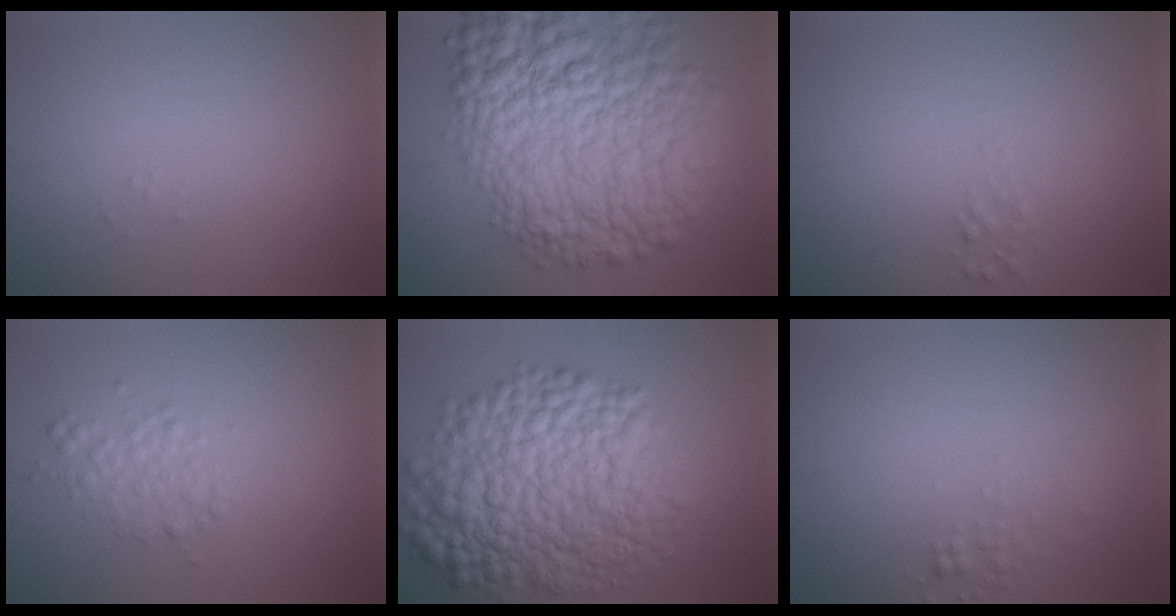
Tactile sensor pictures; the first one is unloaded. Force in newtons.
{"total": 13.4, "press": 13.4, "slide": 0.4}
{"total": 0.8, "press": 0.8, "slide": 0.0}
{"total": 2.0, "press": 2.0, "slide": 0.0}
{"total": 12.2, "press": 12.2, "slide": 0.3}
{"total": 0.9, "press": 0.9, "slide": 0.0}